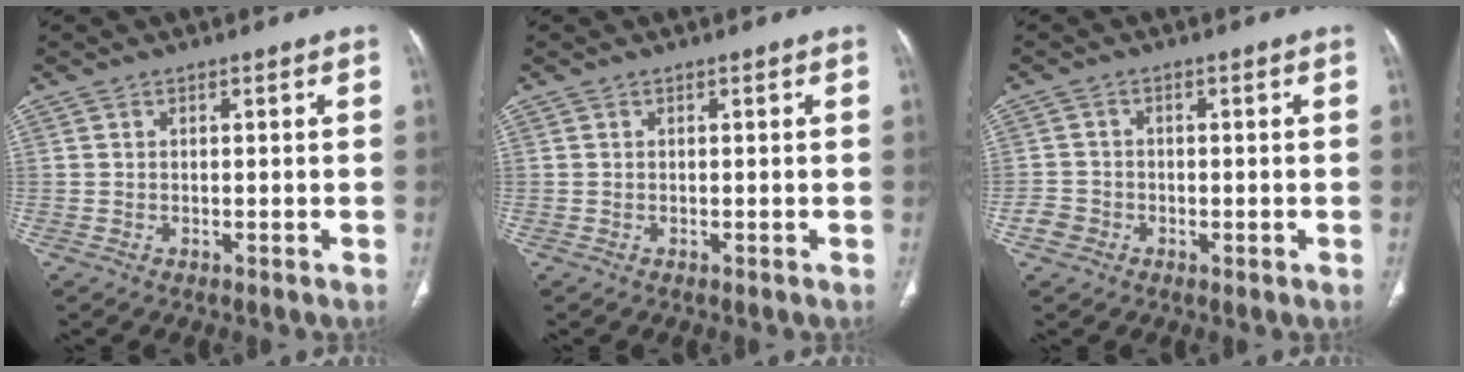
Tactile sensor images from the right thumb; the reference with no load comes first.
{"total": 0.0}
{"total": 2.8, "force": [-1.2, 2.4, 0.7], "torque": [-0.004, 0.013, -0.027]}